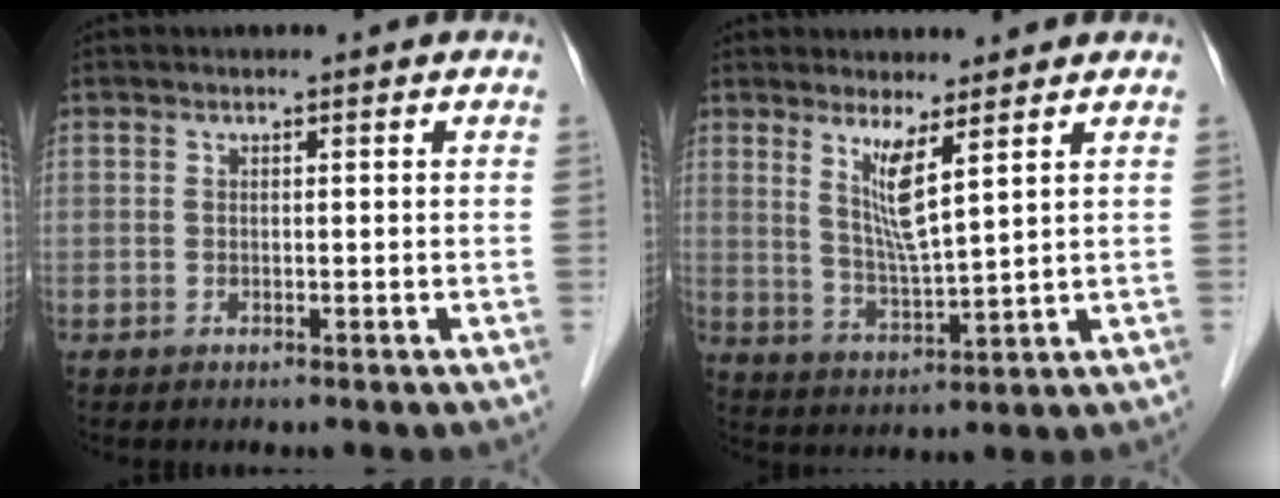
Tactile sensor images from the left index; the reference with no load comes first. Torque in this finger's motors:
{"motor_torque": [0.99, -0.61, 0.52, 0.08]}